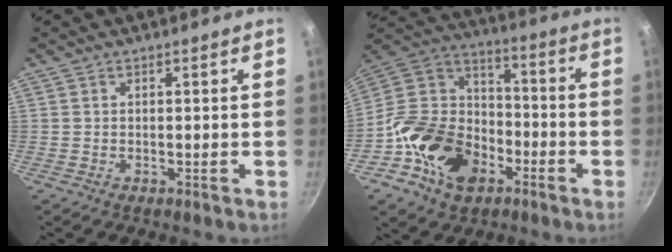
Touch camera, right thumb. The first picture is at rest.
{"total": 20.6, "force": [-9.0, 14.7, 11.4], "torque": [-0.171, 0.064, -0.169]}